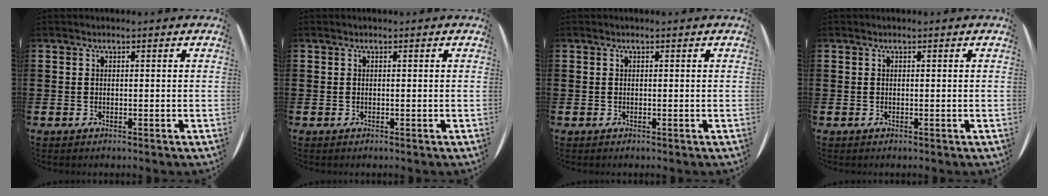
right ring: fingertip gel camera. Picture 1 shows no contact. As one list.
[{"total": 0.0}, {"total": 0.0}, {"total": 0.0}]